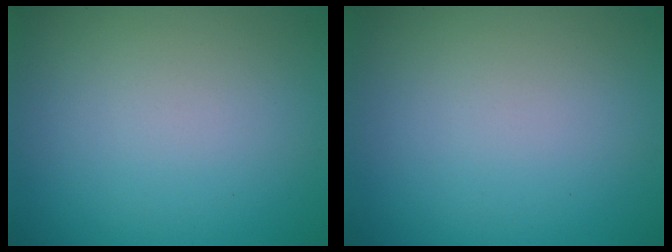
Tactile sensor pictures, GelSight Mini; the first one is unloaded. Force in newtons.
{"total": 0.0}